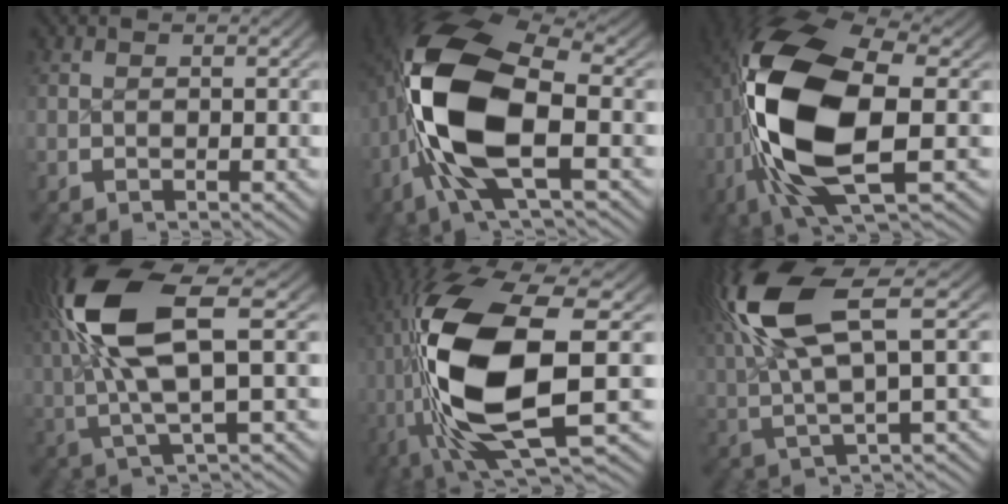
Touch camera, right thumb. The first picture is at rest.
{"total": 16.7, "force": [-0.2, 9.2, 13.9], "torque": [-0.304, -0.045, 0.019]}
{"total": 18.9, "force": [-0.5, 10.5, 15.8], "torque": [-0.342, -0.054, 0.024]}
{"total": 10.9, "force": [2.7, 4.5, 9.6], "torque": [-0.204, -0.008, 0.054]}
{"total": 19.5, "force": [-0.4, 9.4, 17.1], "torque": [-0.374, -0.045, 0.030]}
{"total": 10.5, "force": [3.6, 4.7, 8.7], "torque": [-0.175, -0.001, 0.068]}